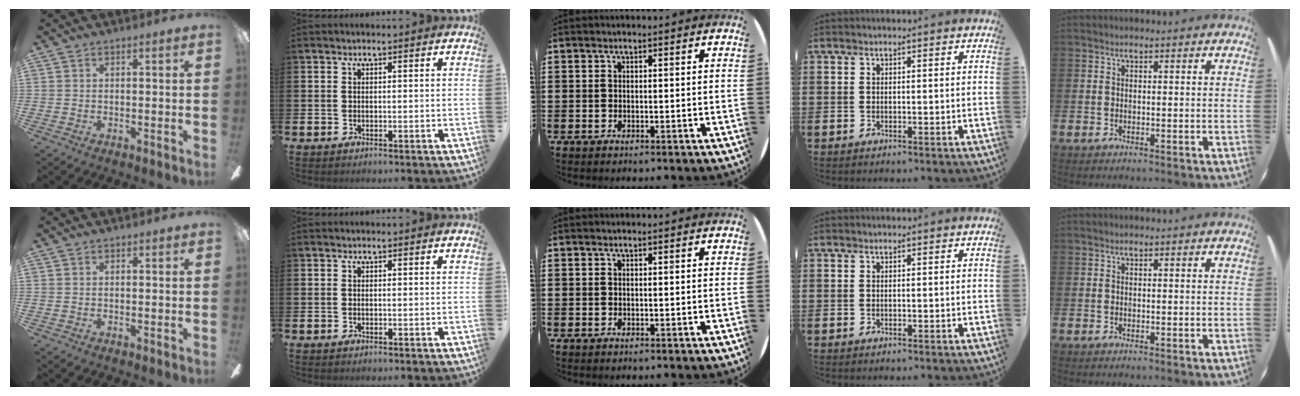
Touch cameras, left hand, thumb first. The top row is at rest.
{}